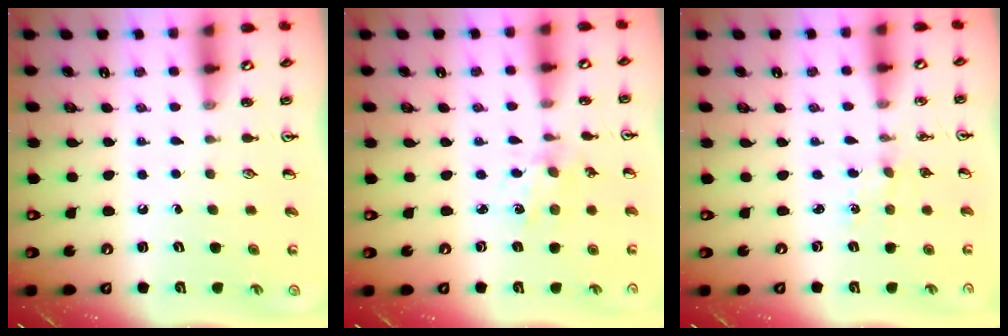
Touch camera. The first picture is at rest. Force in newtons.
{"total": 1.7, "press": 1.6, "slide": 0.3}
{"total": 0.7, "press": 0.7, "slide": 0.2}